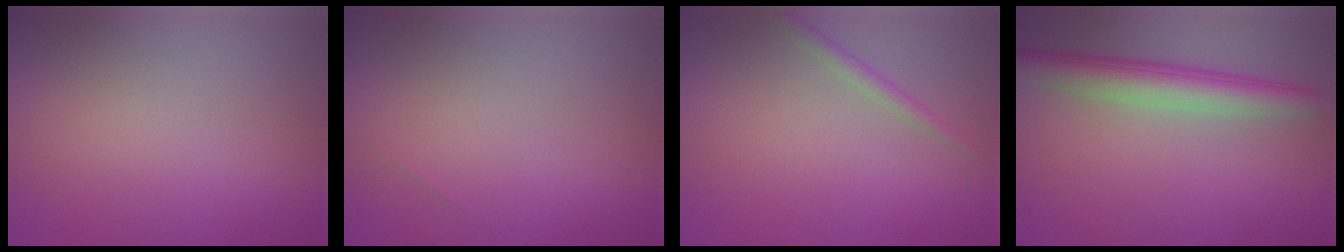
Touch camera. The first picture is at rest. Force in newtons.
{"total": 0.0}
{"total": 1.1, "press": 1.1, "slide": 0.1}
{"total": 4.7, "press": 4.7, "slide": 0.2}